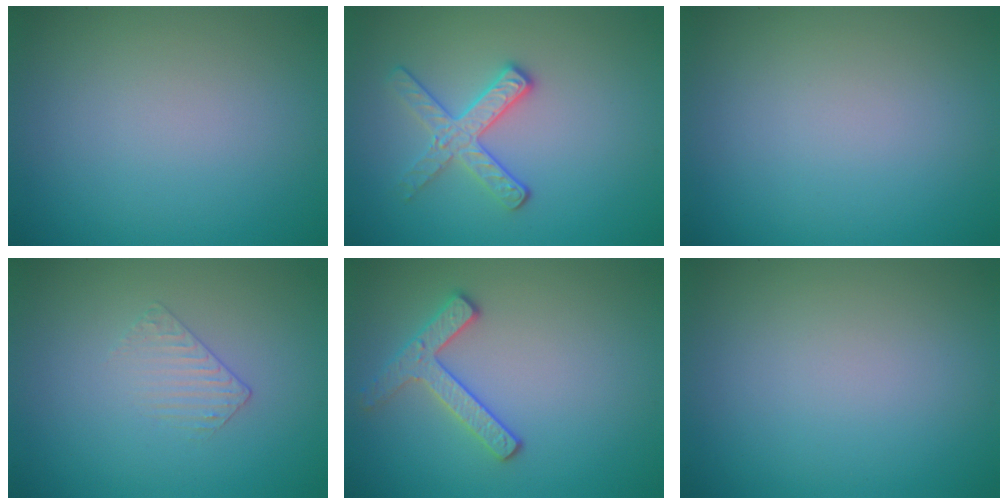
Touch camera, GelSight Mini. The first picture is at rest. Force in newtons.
{"total": 2.8, "press": 2.6, "slide": 1.0}
{"total": 0.0}
{"total": 1.0, "press": 0.3, "slide": 1.0}
{"total": 2.5, "press": 2.4, "slide": 0.5}
{"total": 0.0}